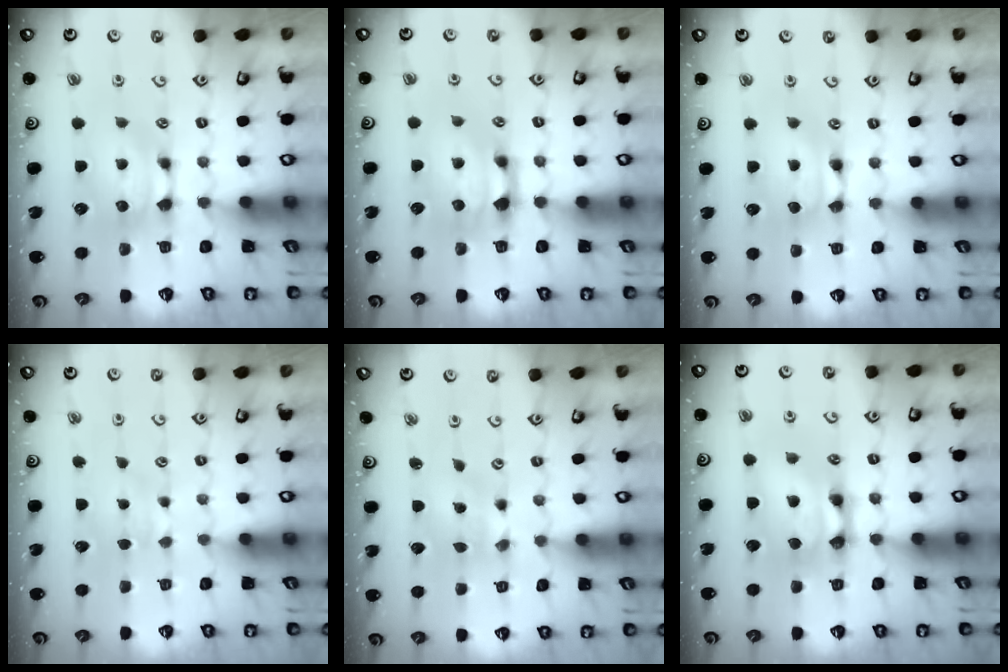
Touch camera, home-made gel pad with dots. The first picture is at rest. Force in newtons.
{"total": 1.5, "press": 0.6, "slide": 1.4}
{"total": 1.5, "press": 1.5, "slide": 0.2}
{"total": 2.9, "press": 2.8, "slide": 0.6}
{"total": 2.9, "press": 2.8, "slide": 1.0}
{"total": 5.5, "press": 5.5, "slide": 0.4}